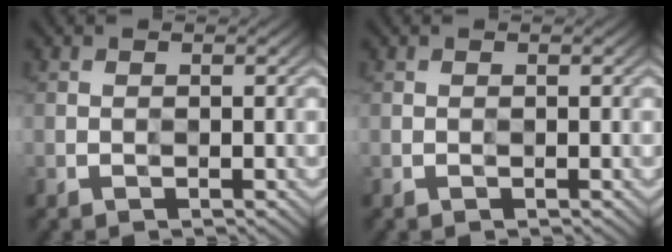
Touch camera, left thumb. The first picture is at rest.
{"total": 0.0}